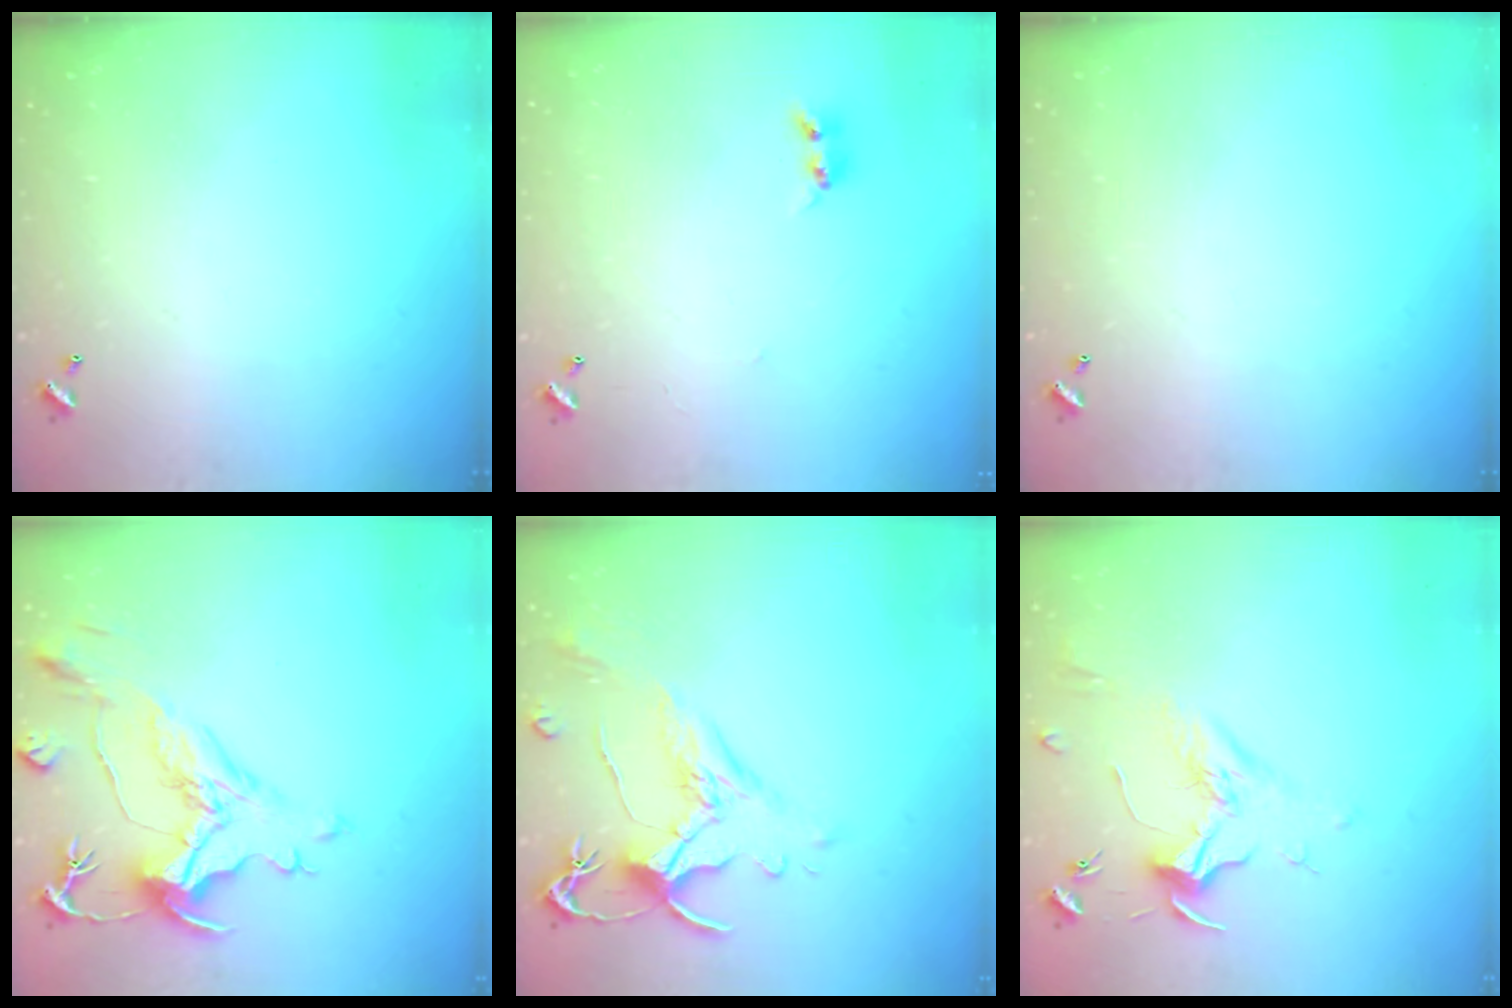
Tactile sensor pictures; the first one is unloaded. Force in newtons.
{"total": 2.2, "press": 2.2, "slide": 0.4}
{"total": 0.0}
{"total": 1.9, "press": 0.9, "slide": 1.7}
{"total": 1.6, "press": 1.1, "slide": 1.2}
{"total": 1.7, "press": 1.5, "slide": 0.8}